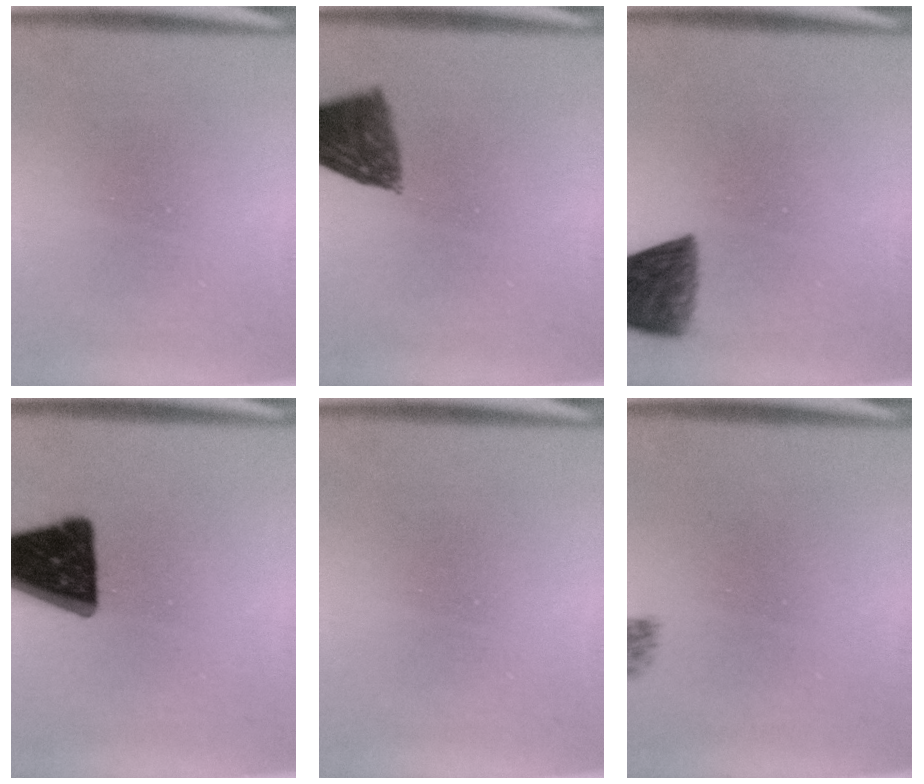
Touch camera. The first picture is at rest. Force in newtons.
{"total": 8.9}
{"total": 7.9}
{"total": 18.0}
{"total": 0.0}
{"total": 1.2}